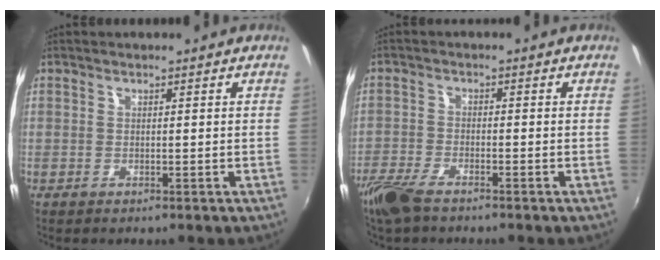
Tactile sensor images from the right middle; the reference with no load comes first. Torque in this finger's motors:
{"motor_torque": [0.16, -0.14, 0.05, 0.03]}